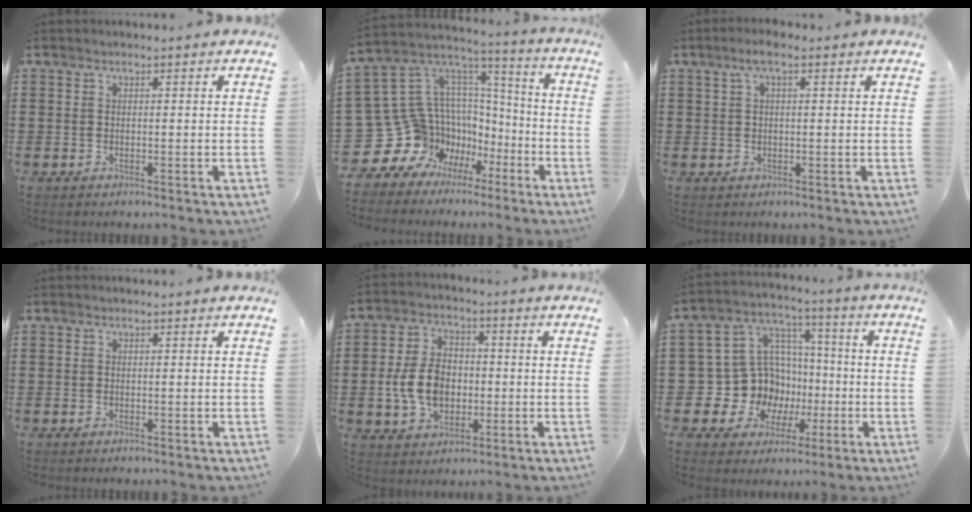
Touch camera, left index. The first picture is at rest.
{"total": 13.1, "force": [-4.7, 11.9, 2.7], "torque": [-0.113, -0.025, -0.045]}
{"total": 2.4, "force": [0.9, 0.5, 2.1], "torque": [-0.043, 0.004, 0.016]}
{"total": 0.0}
{"total": 8.3, "force": [-1.1, 5.9, 5.6], "torque": [-0.128, 0.005, -0.027]}
{"total": 11.8, "force": [-1.8, 11.3, 3.1], "torque": [-0.107, -0.005, -0.017]}